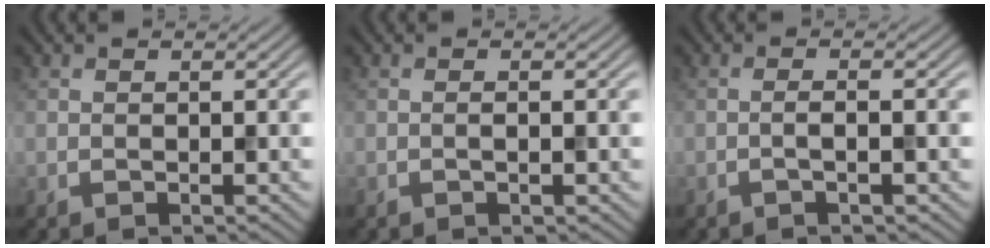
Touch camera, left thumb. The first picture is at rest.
{"total": 0.7, "force": [-0.2, 0.1, 0.7], "torque": [-0.012, 0.001, -0.005]}
{"total": 1.7, "force": [-0.5, 0.2, 1.6], "torque": [-0.025, 0.009, -0.018]}